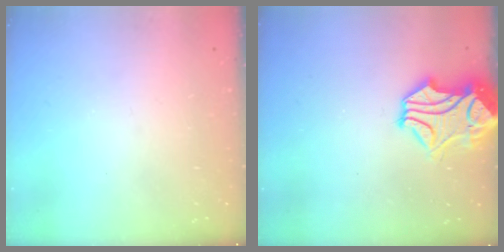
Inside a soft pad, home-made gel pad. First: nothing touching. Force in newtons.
{"total": 3.2, "press": 2.8, "slide": 1.6}